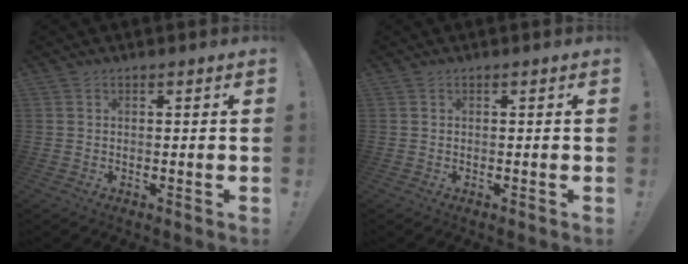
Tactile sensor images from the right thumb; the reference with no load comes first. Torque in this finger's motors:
{"motor_torque": [0.00, 0.00, -0.01, 0.00, 0.01]}